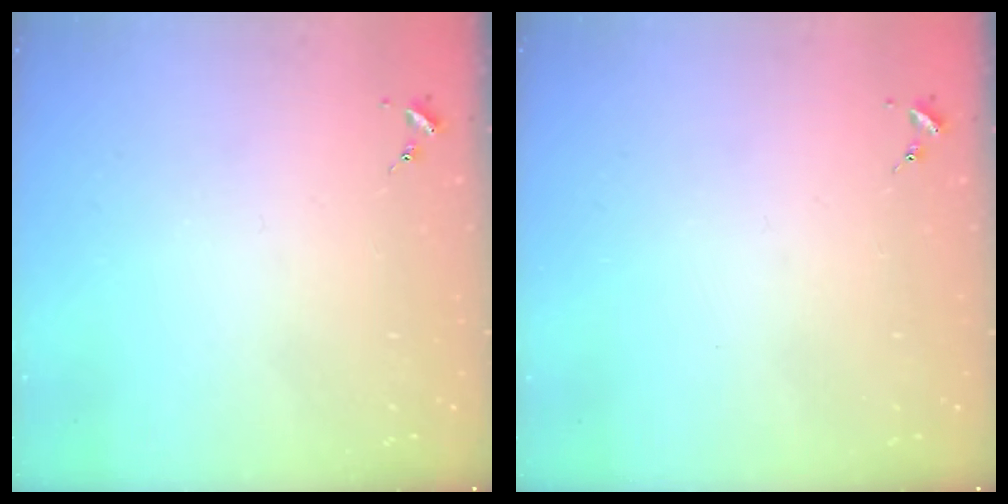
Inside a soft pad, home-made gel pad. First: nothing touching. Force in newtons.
{"total": 0.0}